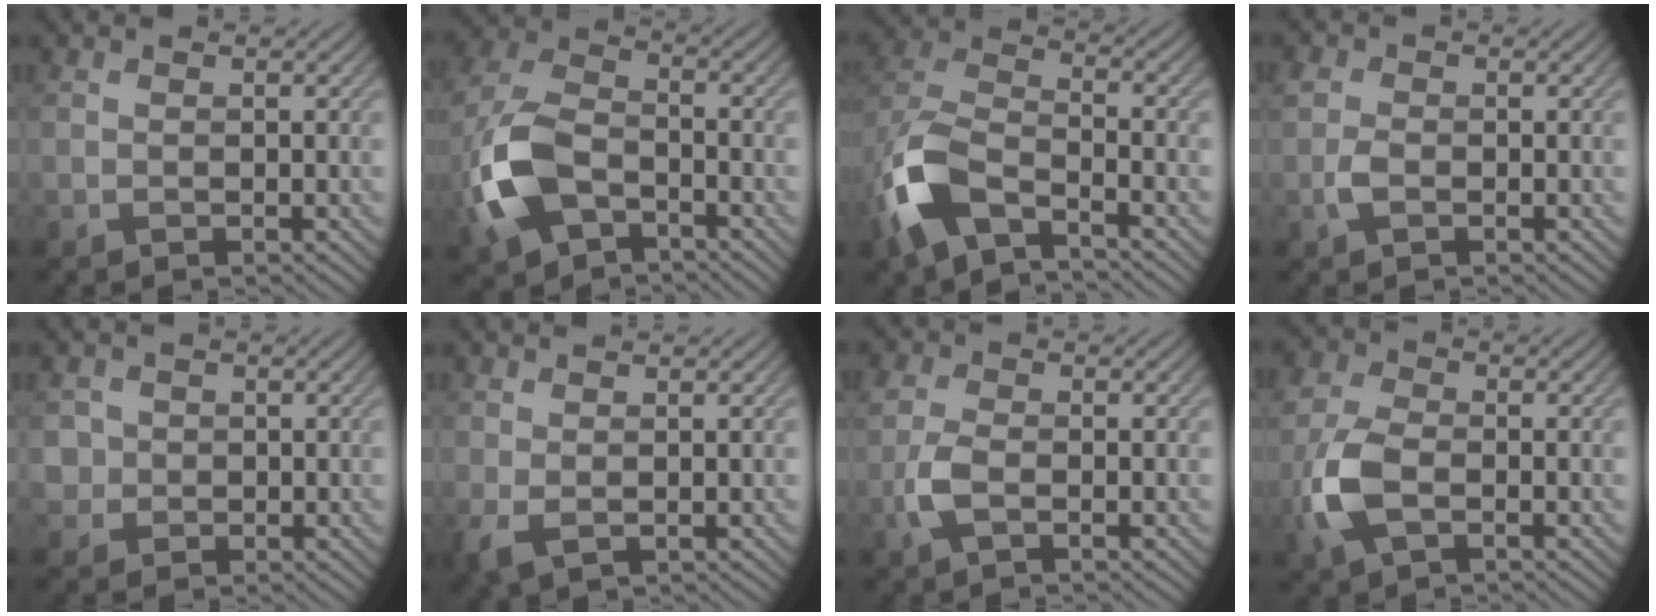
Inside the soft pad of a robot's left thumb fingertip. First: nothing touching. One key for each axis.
{"total": 11.0, "fx": -4.3, "fy": 6.6, "fz": 7.6, "tx": -0.198, "ty": -0.003, "tz": -0.098}
{"total": 10.8, "fx": -5.9, "fy": 4.9, "fz": 7.6, "tx": -0.176, "ty": -0.007, "tz": -0.136}
{"total": 2.1, "fx": -0.7, "fy": 1.4, "fz": 1.4, "tx": -0.036, "ty": 0.005, "tz": -0.021}
{"total": 2.5, "fx": 0.3, "fy": 2.5, "fz": 0.3, "tx": -0.010, "ty": 0.000, "tz": -0.003}
{"total": 2.6, "fx": -0.2, "fy": 1.5, "fz": 2.1, "tx": -0.061, "ty": -0.005, "tz": -0.003}
{"total": 3.5, "fx": -1.1, "fy": 1.8, "fz": 2.8, "tx": -0.074, "ty": 0.004, "tz": -0.032}
{"total": 7.0, "fx": -1.9, "fy": 4.1, "fz": 5.3, "tx": -0.142, "ty": 0.000, "tz": -0.052}